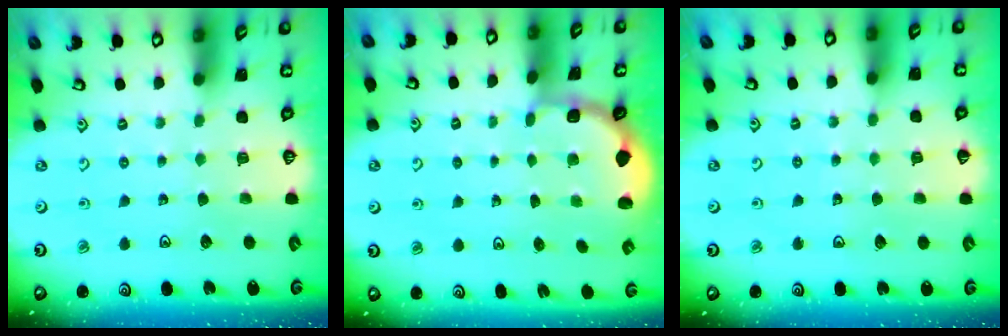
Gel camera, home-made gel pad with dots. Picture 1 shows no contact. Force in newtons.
{"total": 2.0, "press": 1.8, "slide": 0.7}
{"total": 2.9, "press": 2.9, "slide": 0.3}